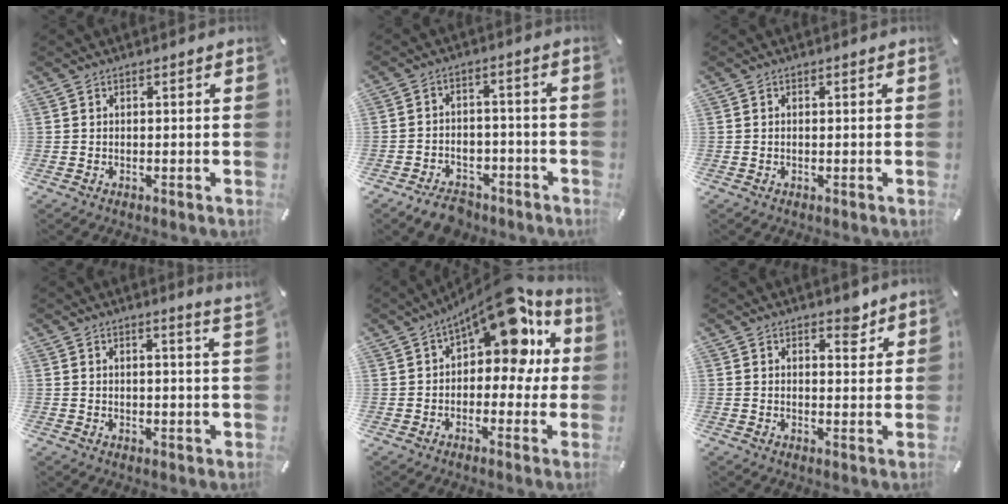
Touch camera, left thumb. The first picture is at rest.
{"total": 6.2, "force": [-4.5, 3.8, 1.8], "torque": [-0.020, 0.036, -0.080]}
{"total": 0.5, "force": [-0.1, 0.2, 0.5], "torque": [-0.009, -0.001, -0.002]}
{"total": 3.1, "force": [2.2, -0.2, 2.2], "torque": [-0.035, -0.015, 0.036]}
{"total": 15.1, "force": [7.5, 7.4, 10.9], "torque": [-0.150, -0.048, 0.125]}
{"total": 4.1, "force": [3.0, 2.3, 1.7], "torque": [-0.001, -0.021, 0.045]}